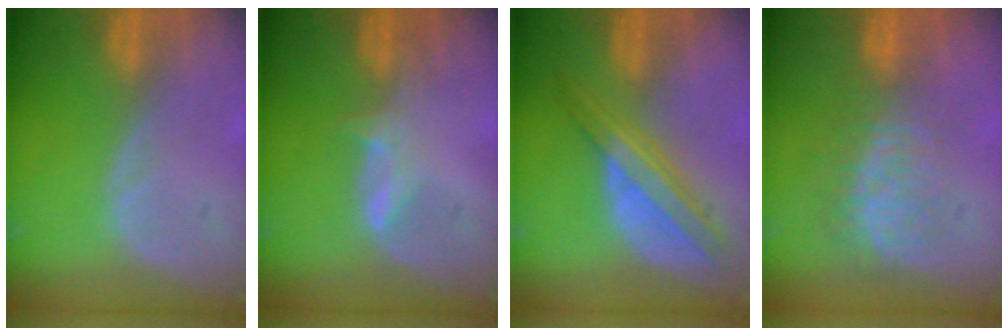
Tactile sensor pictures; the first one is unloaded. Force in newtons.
{"total": 2.8, "press": 2.8, "slide": 0.4}
{"total": 8.0, "press": 6.7, "slide": 4.4}
{"total": 8.3, "press": 7.2, "slide": 4.0}